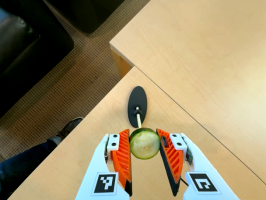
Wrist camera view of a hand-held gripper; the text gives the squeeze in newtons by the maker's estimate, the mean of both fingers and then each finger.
{"total": 10.4, "left": 10.0, "right": 10.9}